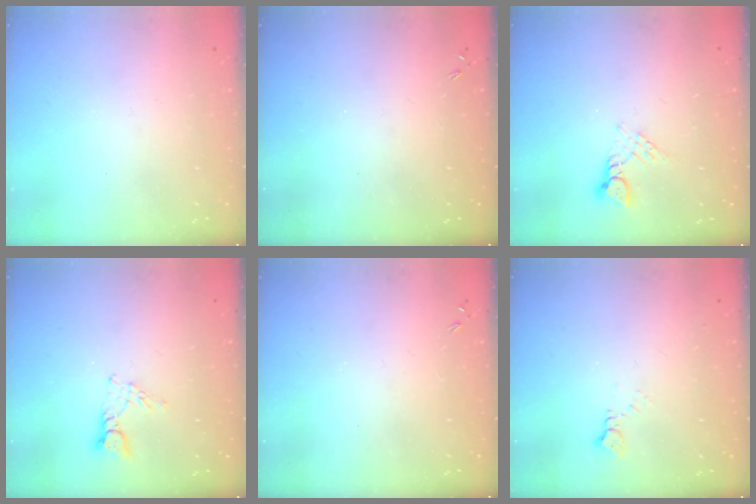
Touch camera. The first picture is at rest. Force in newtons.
{"total": 0.0}
{"total": 3.8, "press": 3.8, "slide": 0.2}
{"total": 4.8, "press": 4.8, "slide": 0.4}
{"total": 0.0}
{"total": 3.0, "press": 3.0, "slide": 0.4}